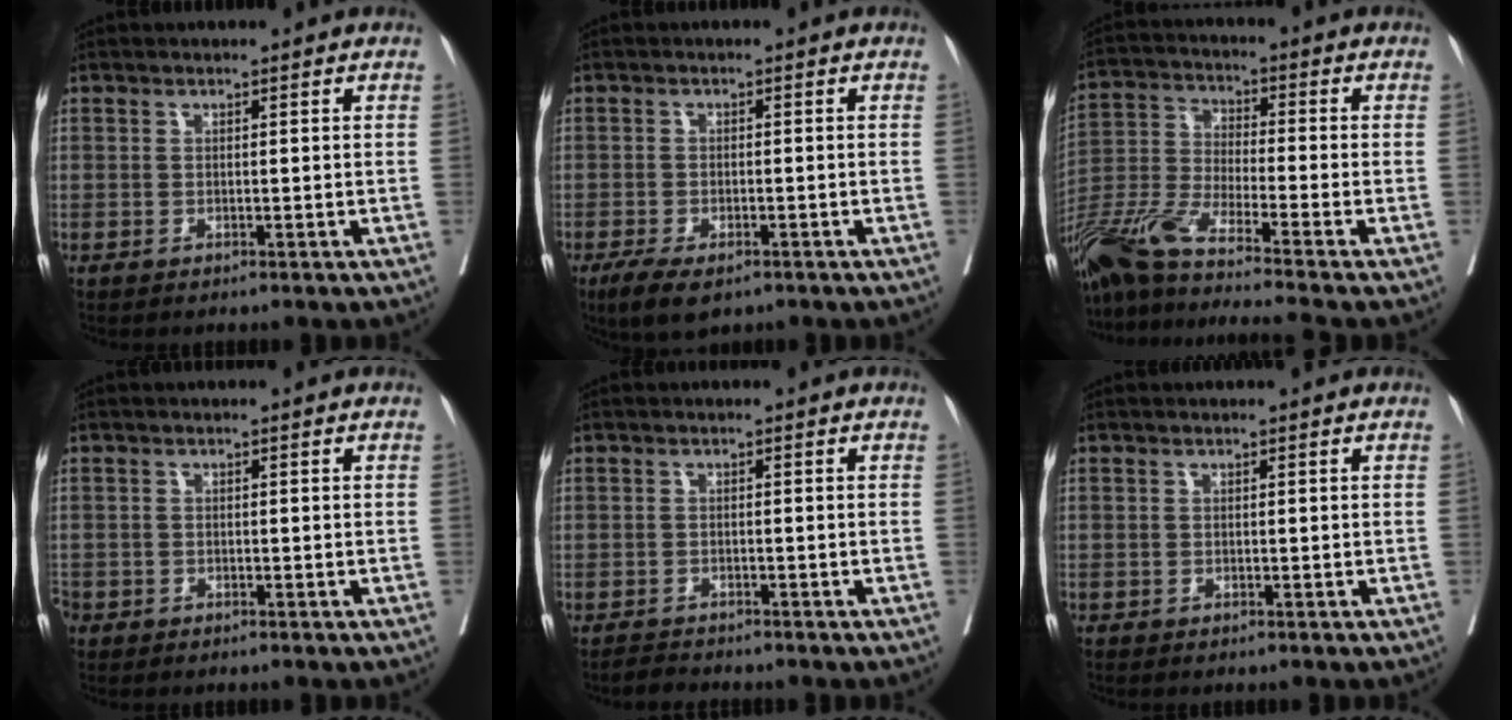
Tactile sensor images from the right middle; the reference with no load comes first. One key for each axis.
{"total": 6.2, "fx": -4.1, "fy": 2.4, "fz": 3.9, "tx": -0.067, "ty": -0.010, "tz": -0.068}
{"total": 16.2, "fx": -13.1, "fy": -1.6, "fz": 9.3, "tx": -0.201, "ty": -0.026, "tz": -0.244}
{"total": 2.5, "fx": -1.6, "fy": 1.8, "fz": 0.7, "tx": -0.022, "ty": -0.002, "tz": -0.033}
{"total": 1.9, "fx": -1.8, "fy": 0.5, "fz": 0.0, "tx": -0.006, "ty": -0.007, "tz": -0.032}
{"total": 0.6, "fx": -0.3, "fy": 0.5, "fz": -0.1, "tx": 0.003, "ty": 0.007, "tz": -0.009}